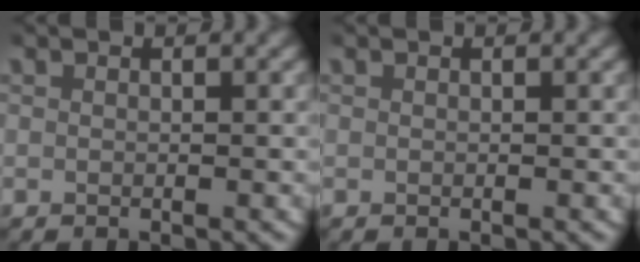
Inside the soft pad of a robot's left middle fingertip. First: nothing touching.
{"total": 0.0}